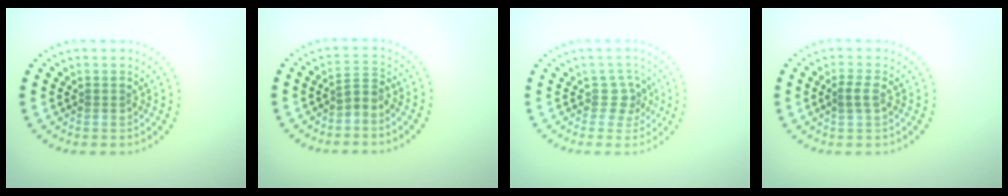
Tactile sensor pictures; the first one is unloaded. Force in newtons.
{"total": 1.9, "press": 1.4, "slide": 1.3}
{"total": 2.0, "press": 1.5, "slide": 1.3}
{"total": 1.5, "press": 1.4, "slide": 0.4}